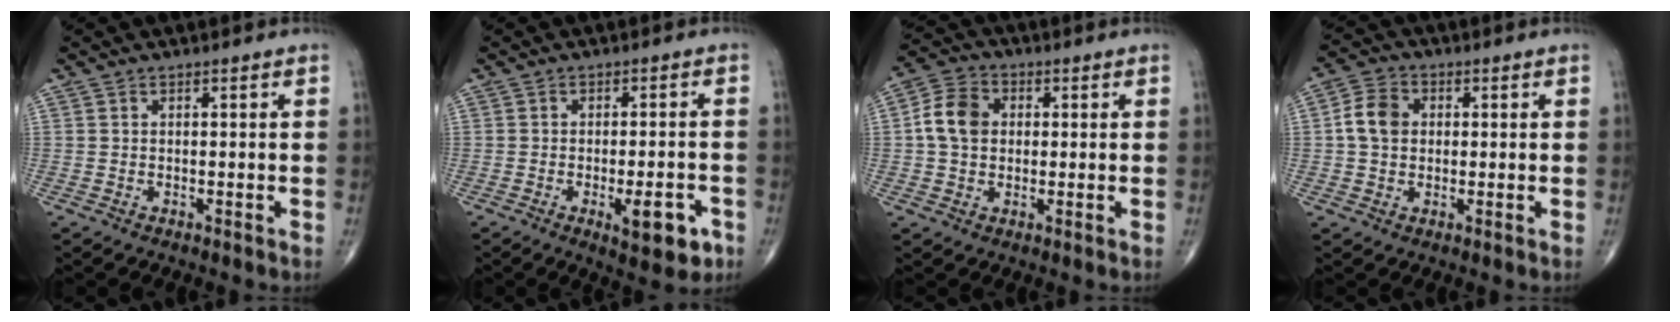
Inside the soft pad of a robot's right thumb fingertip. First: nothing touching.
{"total": 8.0, "force": [-3.4, 2.8, 6.7], "torque": [-0.080, 0.008, -0.039]}
{"total": 7.7, "force": [0.7, 6.0, 4.7], "torque": [-0.079, 0.015, 0.004]}
{"total": 6.2, "force": [0.6, 4.9, 3.8], "torque": [-0.063, 0.011, 0.004]}